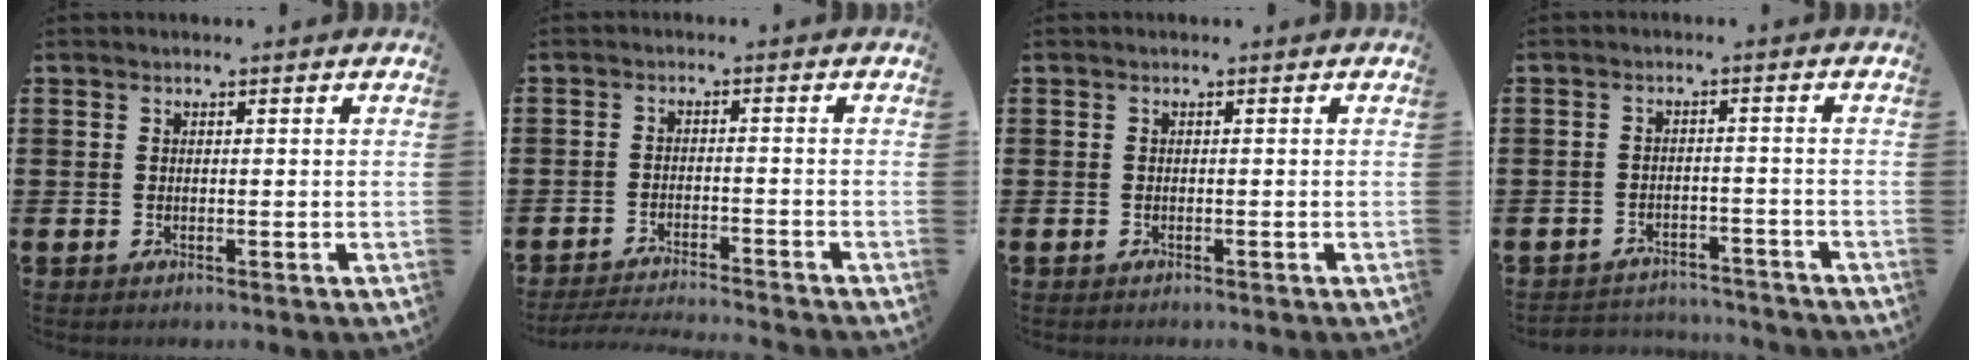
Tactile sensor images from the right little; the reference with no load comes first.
{"total": 2.7, "force": [-2.7, -0.3, 0.4], "torque": [-0.006, 0.000, -0.056]}
{"total": 0.0}
{"total": 2.6, "force": [-2.6, 0.2, -0.3], "torque": [-0.004, 0.002, -0.057]}